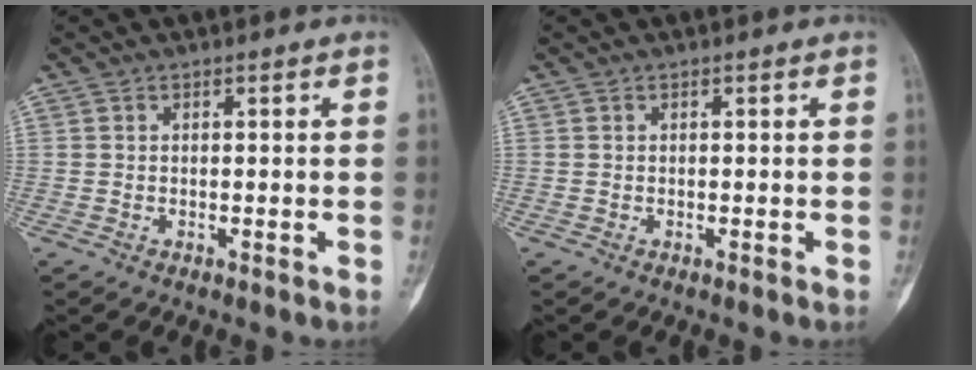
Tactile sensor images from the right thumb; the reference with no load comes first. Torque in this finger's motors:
{"motor_torque": [0.01, 0.01, 0.00, -0.01, 0.00]}